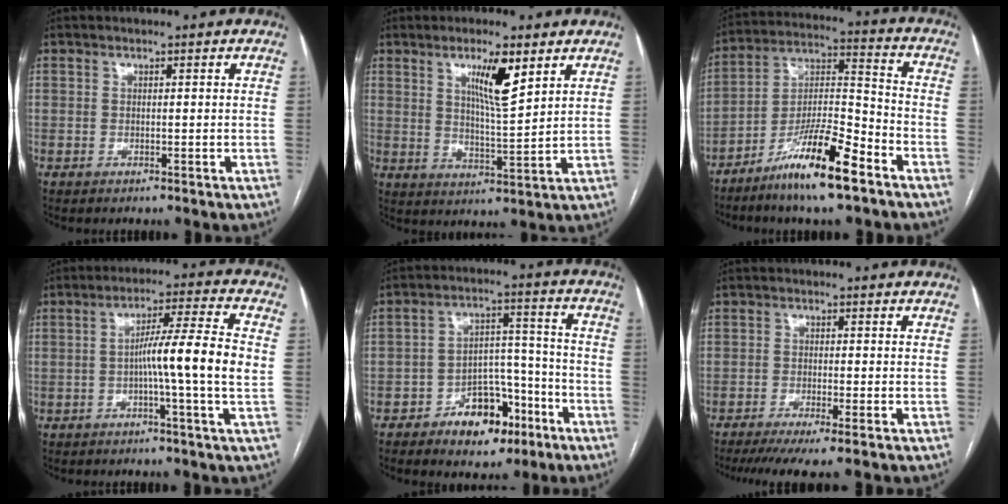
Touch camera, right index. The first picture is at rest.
{"total": 7.7, "force": [4.0, 0.8, 6.6], "torque": [-0.117, -0.009, 0.070]}
{"total": 14.3, "force": [-9.2, 1.5, 10.9], "torque": [-0.205, -0.012, -0.166]}
{"total": 9.9, "force": [-0.8, -1.3, 9.8], "torque": [-0.158, 0.010, -0.017]}
{"total": 10.2, "force": [-6.0, 5.6, 6.1], "torque": [-0.084, 0.028, -0.089]}
{"total": 7.3, "force": [-5.7, -0.4, 4.6], "torque": [-0.061, -0.014, -0.089]}